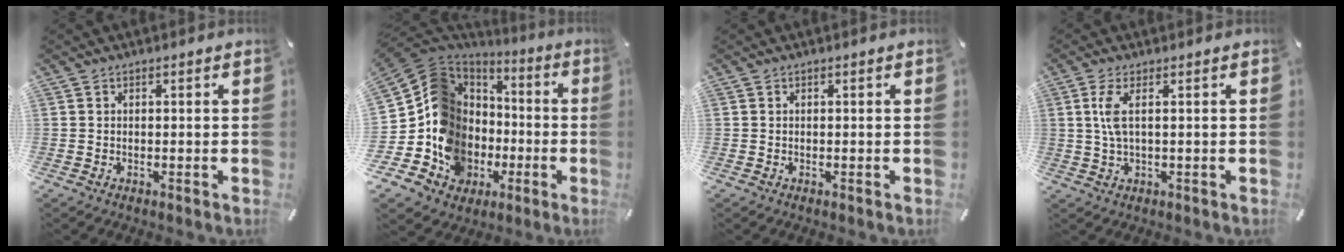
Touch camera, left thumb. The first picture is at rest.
{"total": 15.6, "force": [-3.5, 14.3, 5.1], "torque": [-0.121, -0.014, -0.040]}
{"total": 0.0}
{"total": 4.9, "force": [1.0, 1.3, 4.7], "torque": [-0.101, -0.002, 0.015]}